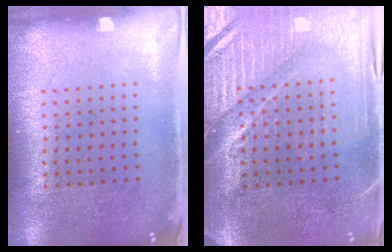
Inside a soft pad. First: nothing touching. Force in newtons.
{"total": 4.0, "press": 3.7, "slide": 1.5}